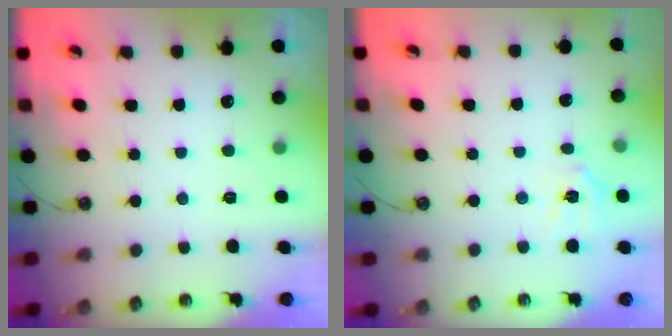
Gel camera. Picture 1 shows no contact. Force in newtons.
{"total": 6.2, "press": 6.2, "slide": 0.5}